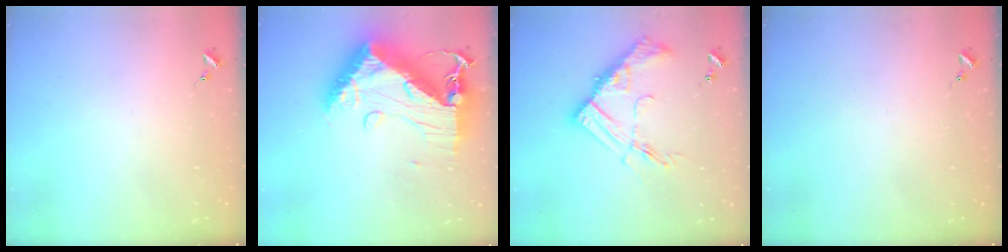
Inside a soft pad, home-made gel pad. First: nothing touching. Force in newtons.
{"total": 20.9, "press": 20.8, "slide": 1.9}
{"total": 16.5, "press": 16.4, "slide": 1.4}
{"total": 0.0}